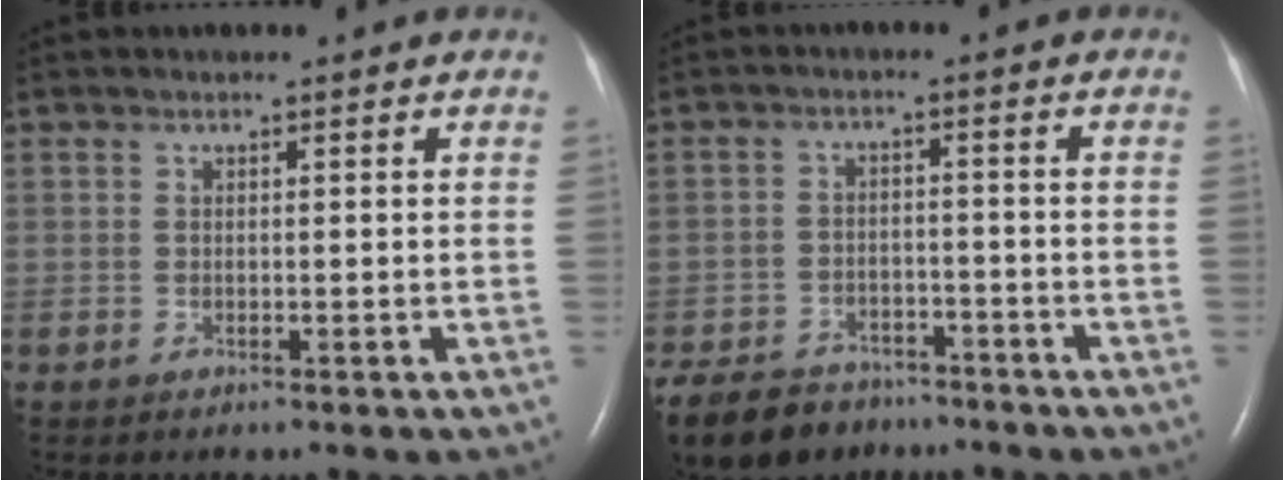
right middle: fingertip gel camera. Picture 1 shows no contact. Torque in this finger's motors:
{"motor_torque": [0.84, -0.84, 0.10, 0.02]}